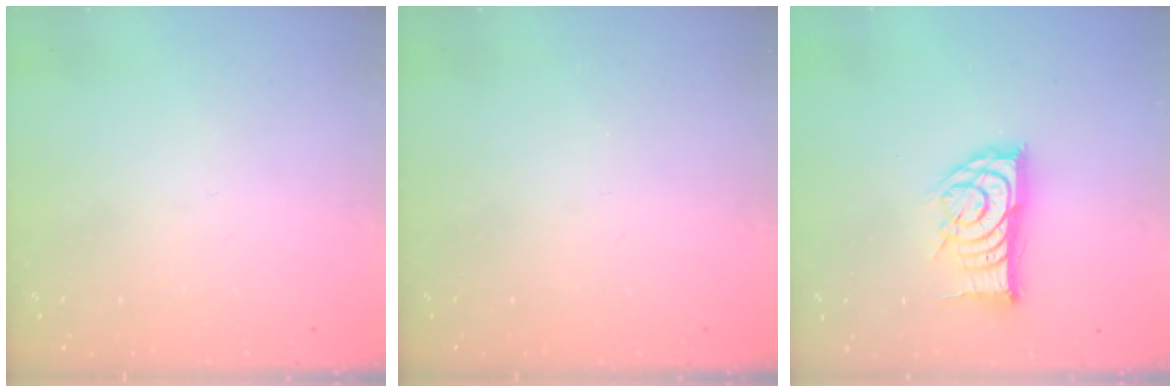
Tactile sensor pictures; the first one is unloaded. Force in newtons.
{"total": 0.0}
{"total": 13.9, "press": 13.9, "slide": 0.6}